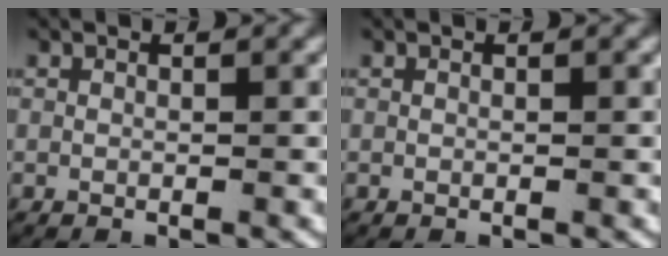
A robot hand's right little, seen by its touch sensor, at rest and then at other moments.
{"total": 0.0}